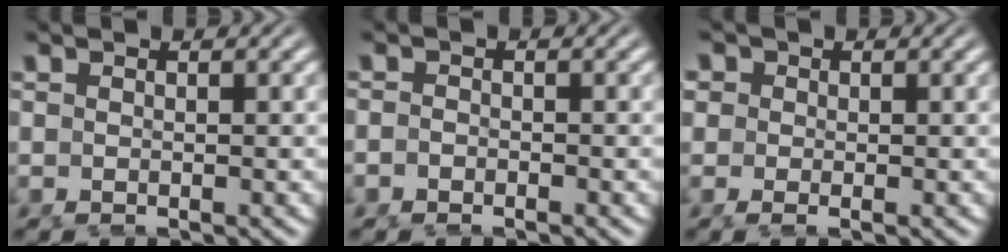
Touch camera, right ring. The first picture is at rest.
{"total": 1.1, "force": [-1.1, 0.2, -0.1], "torque": [-0.003, -0.012, -0.015]}
{"total": 2.3, "force": [0.3, 2.0, 1.2], "torque": [-0.029, -0.007, 0.003]}